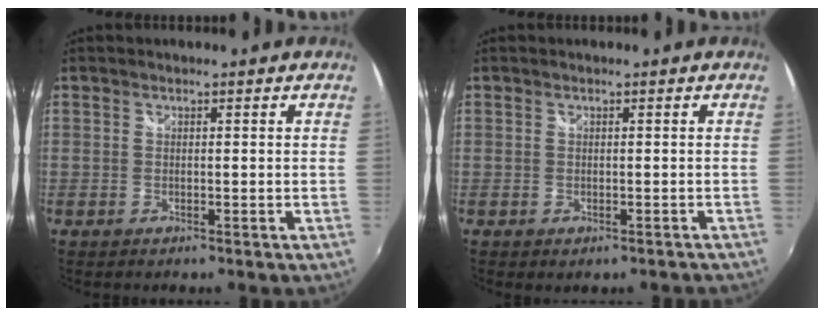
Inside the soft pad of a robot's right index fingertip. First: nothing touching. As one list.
[{"total": 1.0, "force": [-0.3, 0.8, 0.3], "torque": [-0.005, -0.003, -0.003]}]